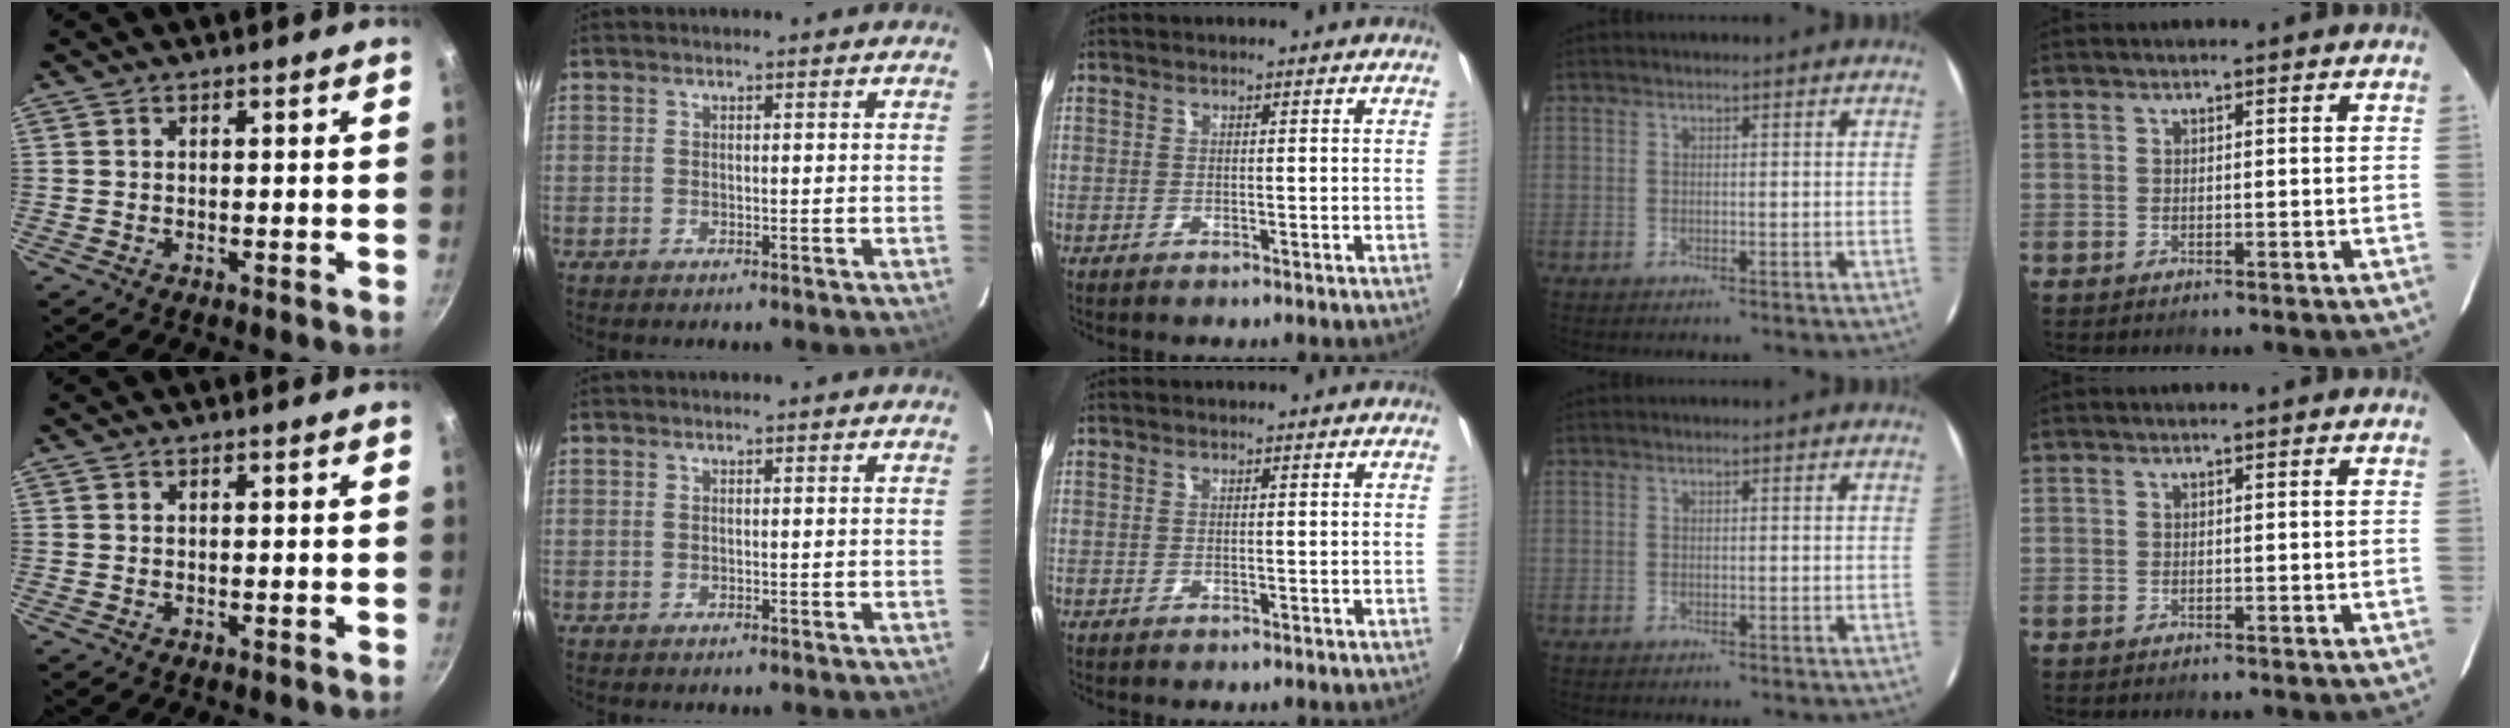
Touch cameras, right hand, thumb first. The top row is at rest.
{}